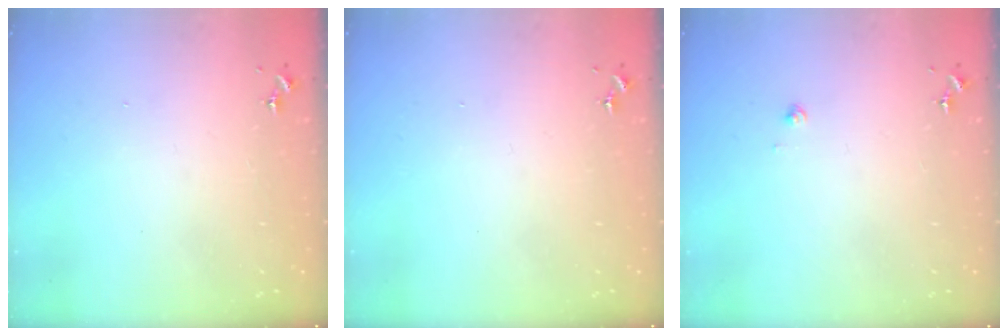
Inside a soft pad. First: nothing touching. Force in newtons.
{"total": 0.0}
{"total": 1.9, "press": 1.9, "slide": 0.1}